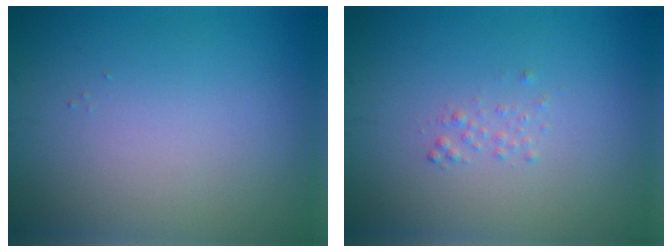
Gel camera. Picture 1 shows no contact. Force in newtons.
{"total": 0.7, "press": 0.7, "slide": 0.1}